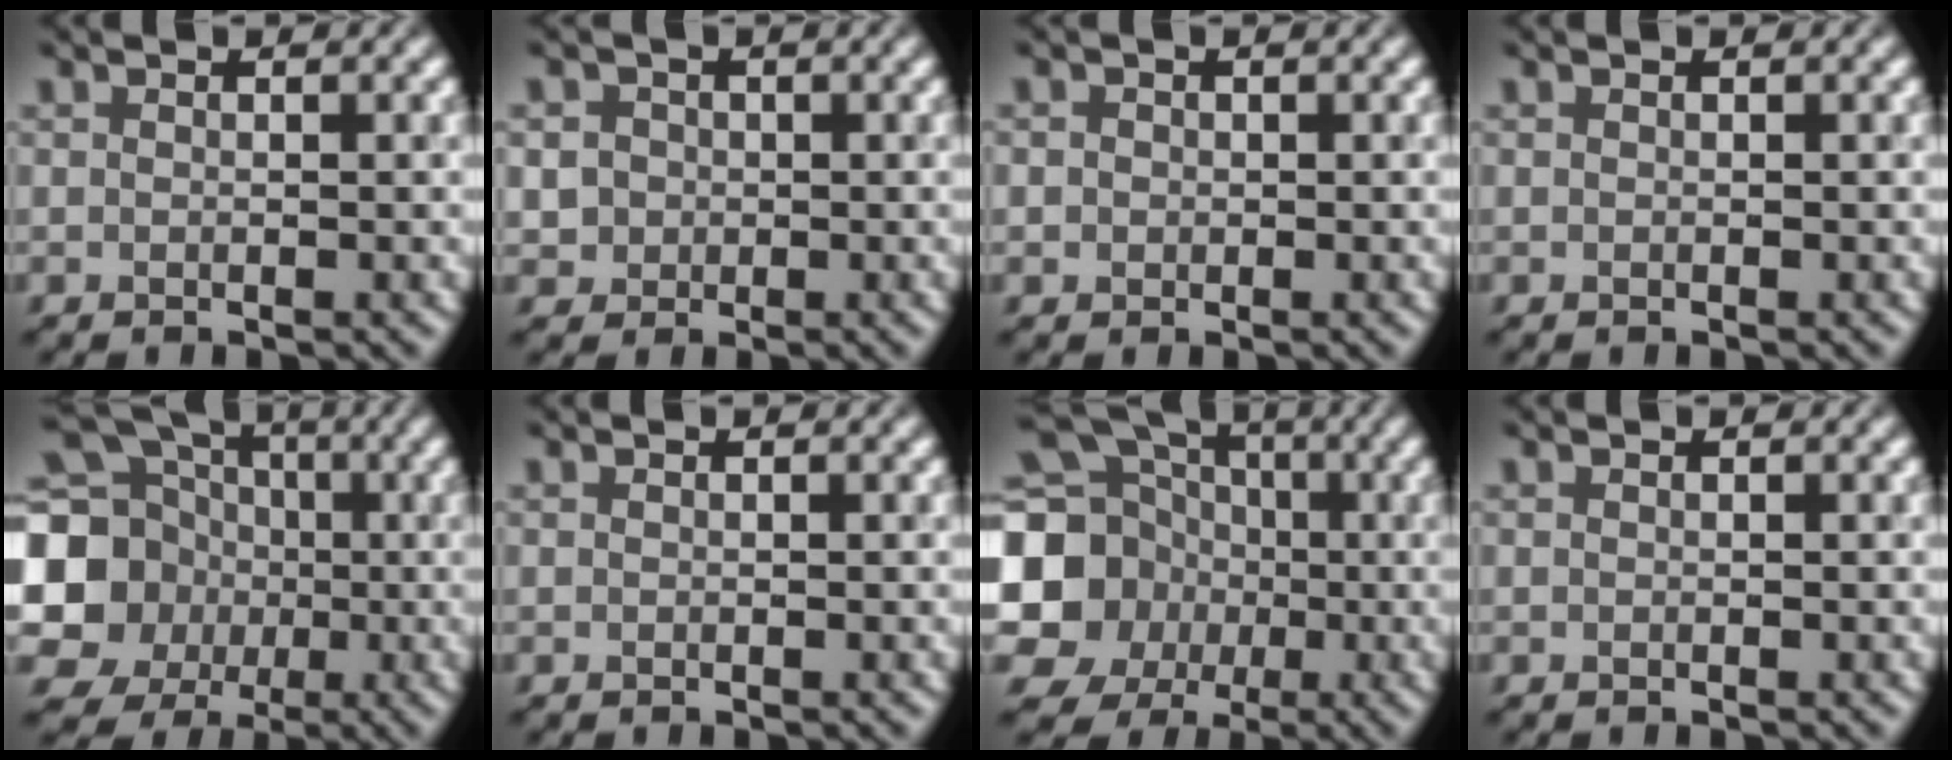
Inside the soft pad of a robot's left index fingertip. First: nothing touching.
{"total": 2.7, "force": [0.3, 2.6, 0.6], "torque": [0.007, 0.013, -0.008]}
{"total": 1.2, "force": [0.3, 1.1, 0.3], "torque": [0.005, 0.003, -0.006]}
{"total": 0.0}
{"total": 17.1, "force": [-0.7, 16.0, 6.0], "torque": [-0.184, -0.007, -0.046]}
{"total": 0.0}
{"total": 19.2, "force": [-1.5, 18.0, 6.4], "torque": [-0.187, -0.012, -0.067]}
{"total": 0.0}